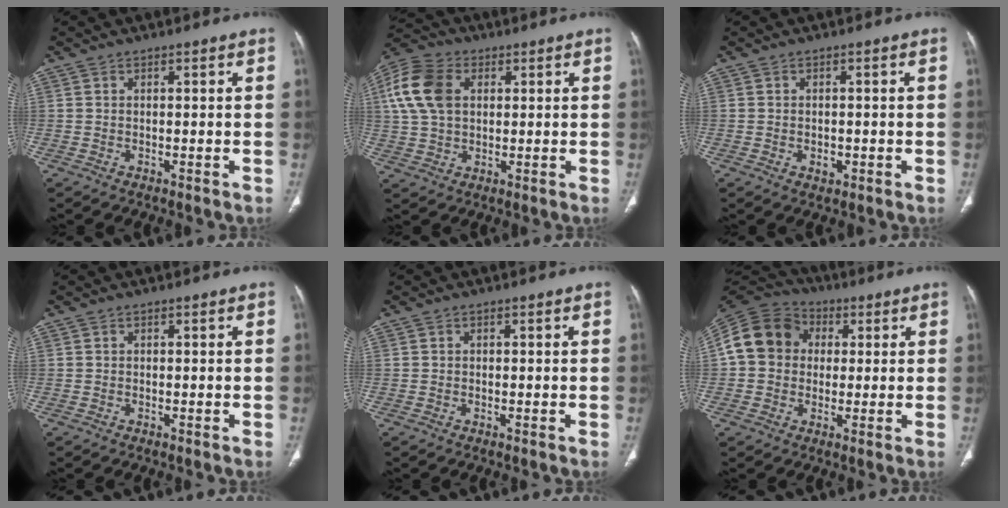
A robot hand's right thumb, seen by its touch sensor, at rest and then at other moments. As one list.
[{"total": 12.4, "force": [2.8, 8.8, 8.3], "torque": [-0.166, 0.014, 0.050]}, {"total": 2.0, "force": [-0.6, 1.4, 1.2], "torque": [-0.011, 0.003, -0.004]}, {"total": 0.0}, {"total": 0.0}, {"total": 13.3, "force": [1.7, 11.6, 6.4], "torque": [-0.112, 0.028, 0.019]}]